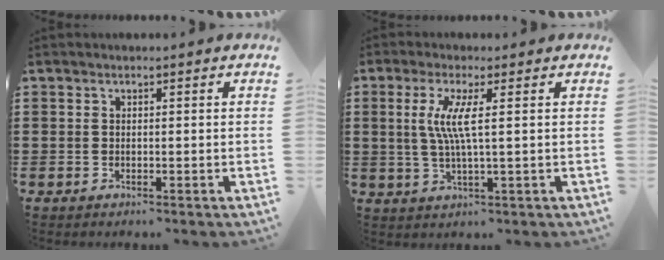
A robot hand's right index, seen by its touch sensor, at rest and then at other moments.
{"total": 5.6, "force": [0.9, 0.2, 5.5], "torque": [-0.121, -0.012, 0.007]}